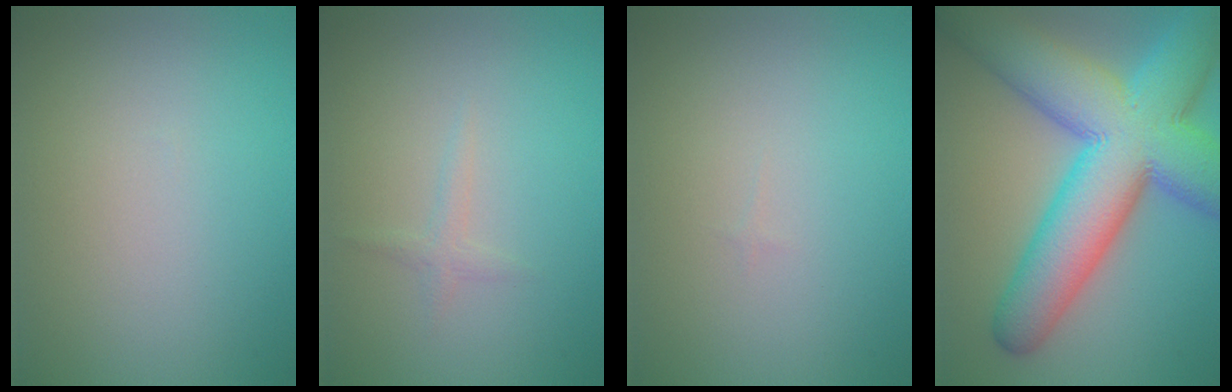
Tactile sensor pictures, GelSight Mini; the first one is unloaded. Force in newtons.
{"total": 1.0, "press": 1.0, "slide": 0.1}
{"total": 0.0}
{"total": 14.6, "press": 14.5, "slide": 0.3}